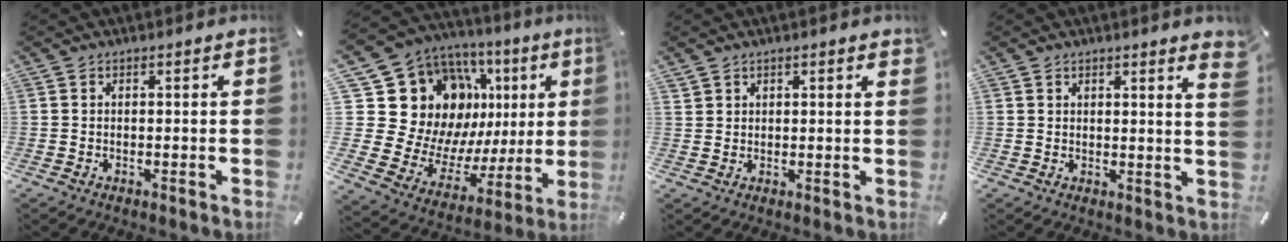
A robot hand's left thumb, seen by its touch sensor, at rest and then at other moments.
{"total": 21.9, "force": [8.5, 17.1, 10.9], "torque": [-0.166, -0.089, 0.197]}
{"total": 1.6, "force": [1.4, 0.7, 0.3], "torque": [-0.008, -0.003, 0.029]}
{"total": 3.0, "force": [2.2, 0.4, 2.0], "torque": [-0.029, -0.006, 0.036]}